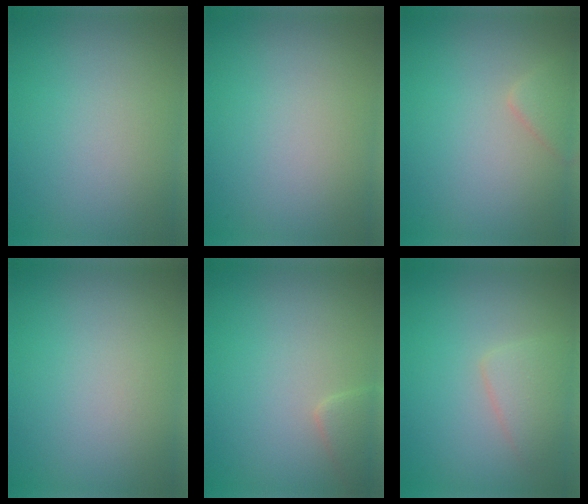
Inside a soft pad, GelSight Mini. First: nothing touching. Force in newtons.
{"total": 0.0}
{"total": 1.7, "press": 1.7, "slide": 0.1}
{"total": 0.0}
{"total": 1.8, "press": 1.8, "slide": 0.1}
{"total": 2.4, "press": 2.4, "slide": 0.1}